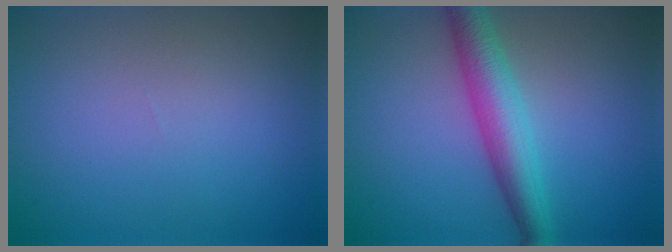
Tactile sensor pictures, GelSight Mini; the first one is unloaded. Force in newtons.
{"total": 4.9, "press": 4.9, "slide": 0.1}